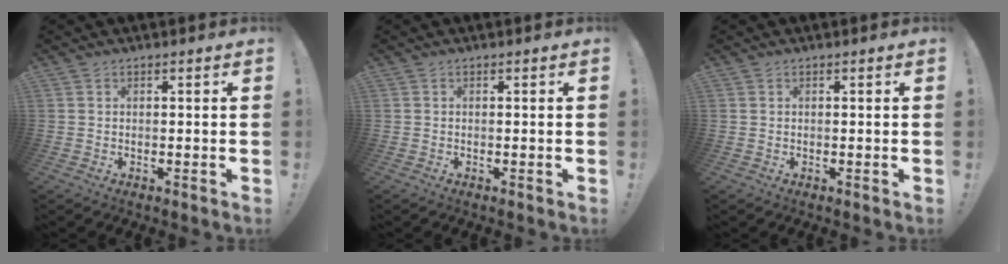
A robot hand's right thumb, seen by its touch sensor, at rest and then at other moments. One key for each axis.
{"total": 0.0}
{"total": 0.0}